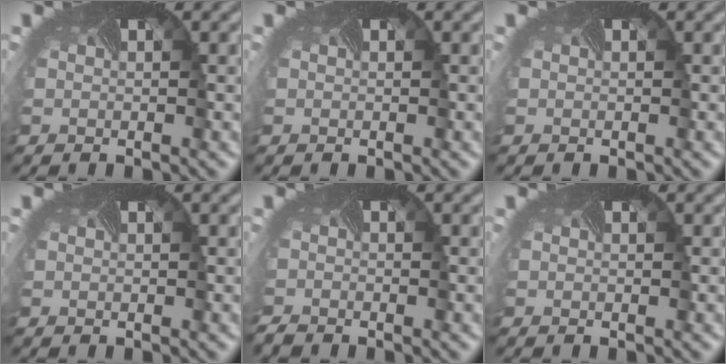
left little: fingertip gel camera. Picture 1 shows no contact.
{"total": 0.0}
{"total": 0.0}
{"total": 0.0}
{"total": 1.5, "force": [-1.5, -0.1, -0.3], "torque": [-0.008, -0.012, -0.033]}
{"total": 0.0}